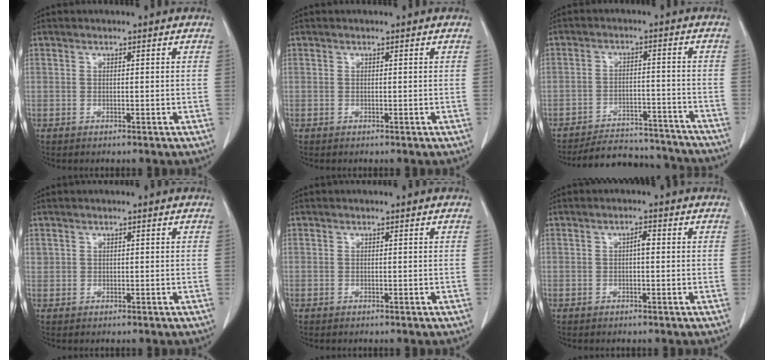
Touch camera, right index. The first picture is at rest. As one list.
[{"total": 0.0}, {"total": 13.0, "force": [-12.4, 3.6, 1.5], "torque": [-0.009, 0.016, -0.164]}, {"total": 0.9, "force": [0.5, 0.7, 0.1], "torque": [0.006, 0.009, 0.008]}, {"total": 0.0}, {"total": 1.4, "force": [0.0, 0.4, 1.3], "torque": [-0.023, 0.004, 0.000]}]